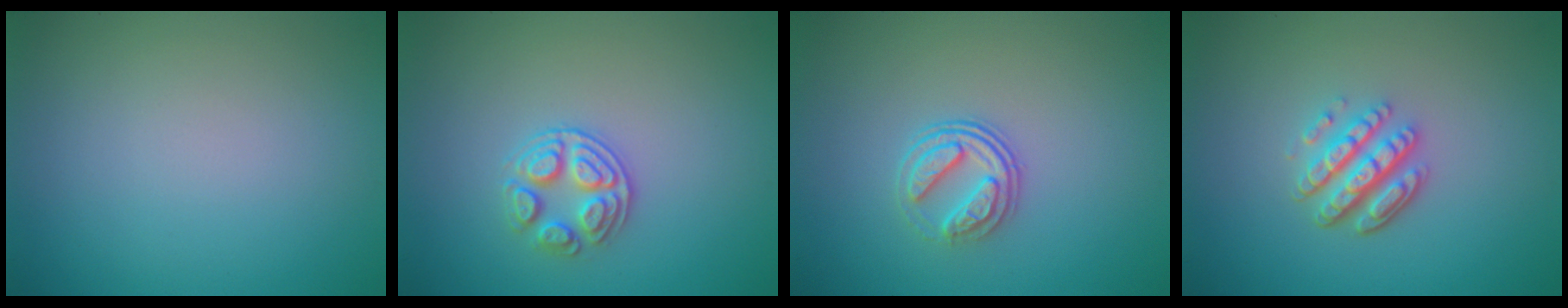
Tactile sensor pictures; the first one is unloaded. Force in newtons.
{"total": 2.7, "press": 2.5, "slide": 0.9}
{"total": 2.5, "press": 1.9, "slide": 1.6}
{"total": 4.3, "press": 3.3, "slide": 2.7}